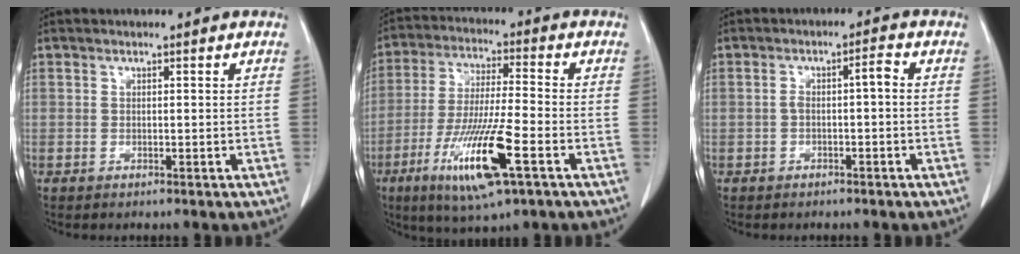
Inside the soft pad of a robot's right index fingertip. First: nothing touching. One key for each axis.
{"total": 14.3, "fx": -6.0, "fy": 1.1, "fz": 12.9, "tx": -0.257, "ty": -0.029, "tz": -0.105}
{"total": 2.9, "fx": -0.3, "fy": 0.6, "fz": 2.8, "tx": -0.050, "ty": 0.015, "tz": -0.004}